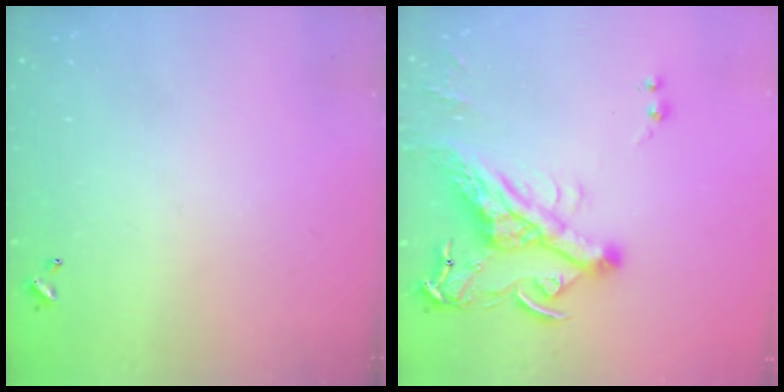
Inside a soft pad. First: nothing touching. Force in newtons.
{"total": 14.9, "press": 14.7, "slide": 2.3}